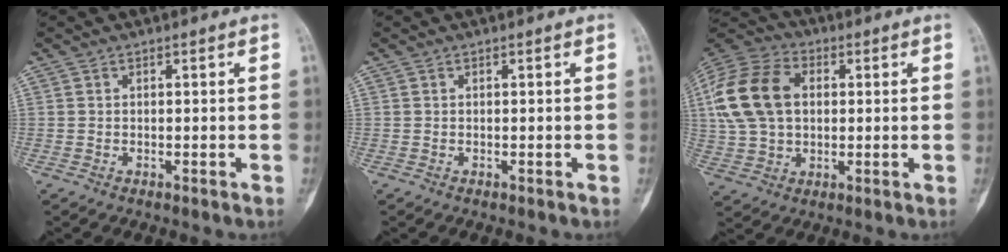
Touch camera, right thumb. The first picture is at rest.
{"total": 0.0}
{"total": 17.2, "force": [2.7, 11.9, 12.1], "torque": [-0.242, 0.020, 0.048]}